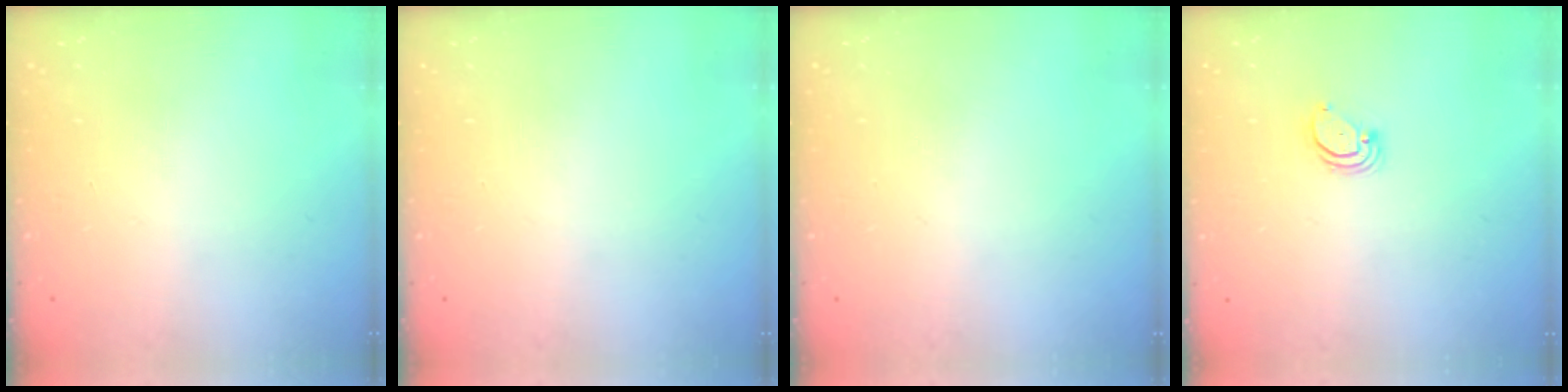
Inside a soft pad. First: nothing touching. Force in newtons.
{"total": 0.0}
{"total": 0.0}
{"total": 2.0, "press": 2.0, "slide": 0.1}